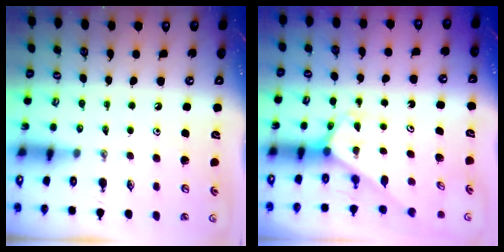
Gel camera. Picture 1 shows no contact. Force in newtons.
{"total": 2.3, "press": 2.3, "slide": 0.2}